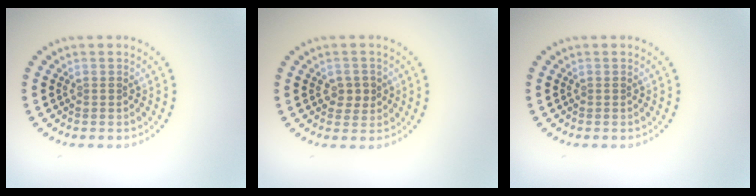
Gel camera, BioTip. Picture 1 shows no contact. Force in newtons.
{"total": 1.9, "press": 1.8, "slide": 0.3}
{"total": 0.0}